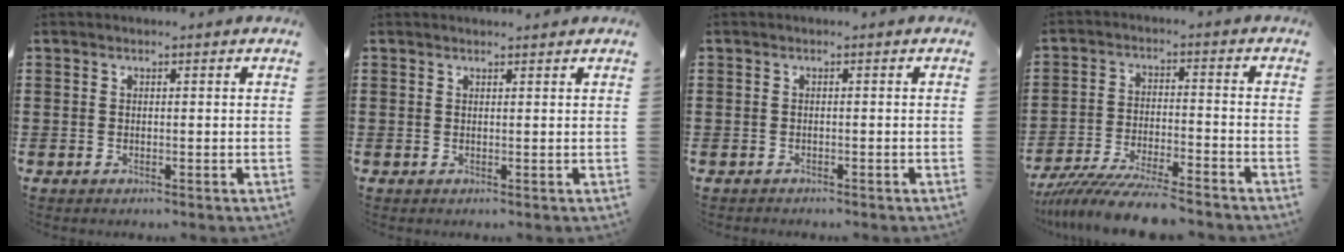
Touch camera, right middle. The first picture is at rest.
{"total": 0.7, "force": [0.7, 0.0, 0.0], "torque": [-0.001, -0.002, 0.013]}
{"total": 0.8, "force": [-0.8, 0.3, -0.2], "torque": [0.000, 0.002, -0.017]}
{"total": 9.0, "force": [-8.3, 0.4, 3.3], "torque": [-0.064, 0.004, -0.159]}